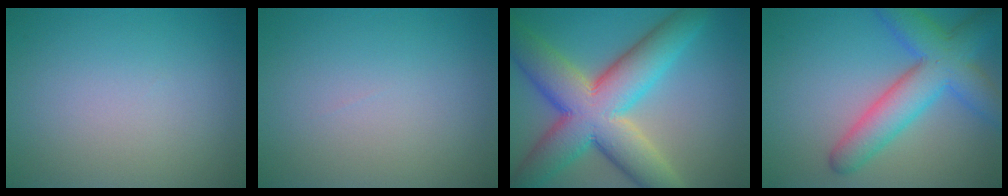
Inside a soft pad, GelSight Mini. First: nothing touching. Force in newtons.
{"total": 0.0}
{"total": 12.6, "press": 12.6, "slide": 0.4}
{"total": 7.5, "press": 7.5, "slide": 0.2}